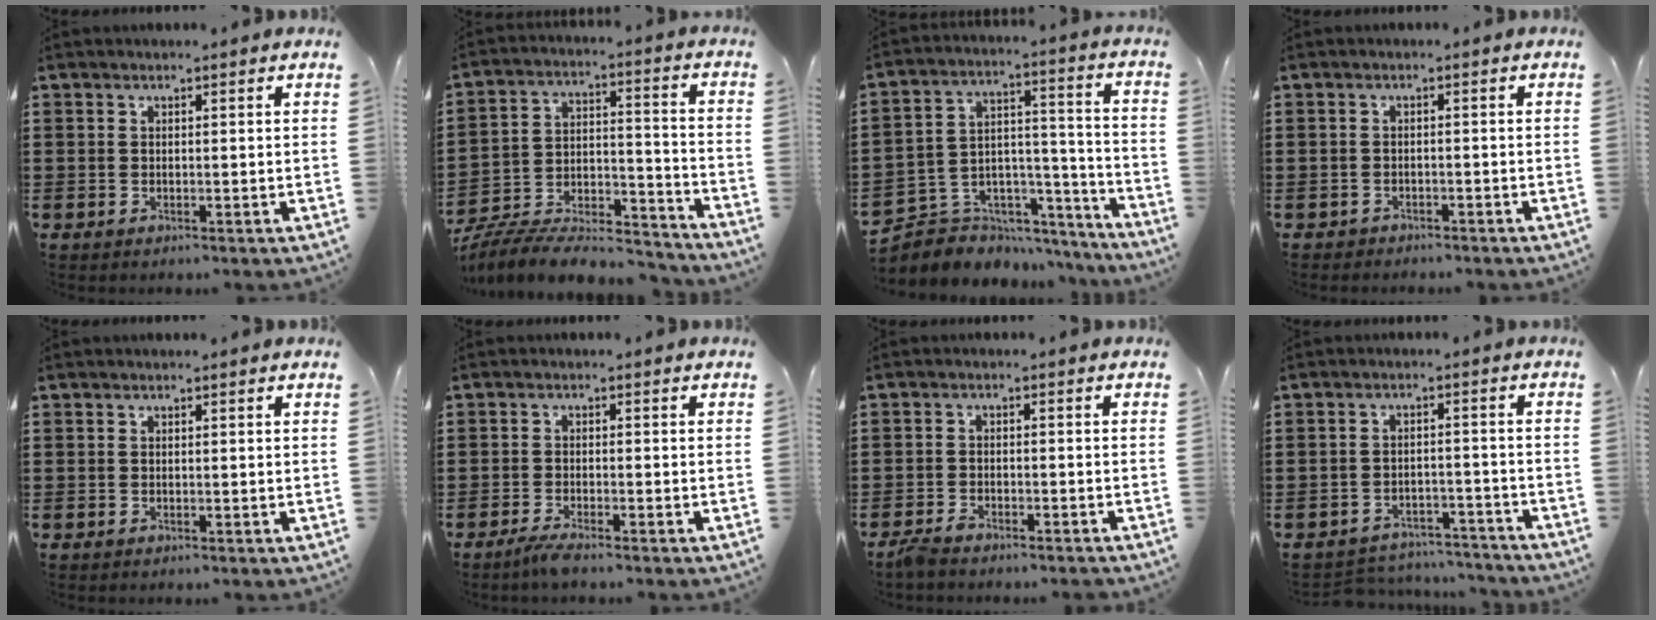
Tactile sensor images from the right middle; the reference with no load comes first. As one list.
[{"total": 8.5, "force": [-8.1, 1.7, 2.1], "torque": [-0.028, 0.018, -0.158]}, {"total": 5.3, "force": [-4.2, 3.1, -0.2], "torque": [-0.011, -0.002, -0.084]}, {"total": 1.3, "force": [-1.2, 0.4, -0.2], "torque": [-0.002, 0.004, -0.029]}, {"total": 0.0}, {"total": 2.1, "force": [-1.6, -0.1, 1.2], "torque": [-0.029, -0.004, -0.031]}, {"total": 2.4, "force": [-2.2, 0.2, 0.7], "torque": [-0.023, 0.000, -0.046]}, {"total": 4.0, "force": [-4.0, 0.7, 0.1], "torque": [-0.006, 0.006, -0.084]}]